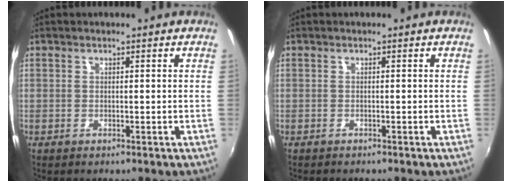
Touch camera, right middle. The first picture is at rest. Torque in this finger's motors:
{"motor_torque": [1.39, -0.76, 0.63, 0.21]}